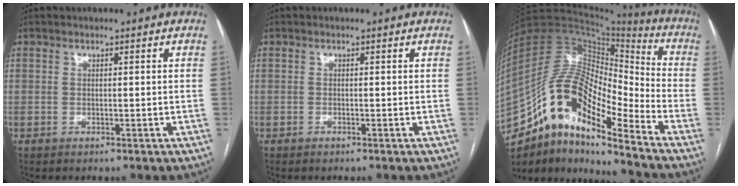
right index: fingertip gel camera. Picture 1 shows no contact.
{"total": 0.0}
{"total": 19.0, "force": [-12.6, 5.1, 13.3], "torque": [-0.251, 0.035, -0.223]}